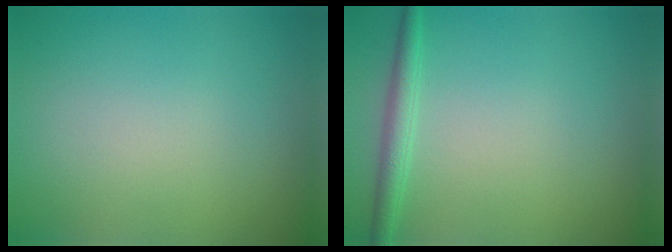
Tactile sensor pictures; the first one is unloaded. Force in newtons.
{"total": 2.0, "press": 2.0, "slide": 0.1}